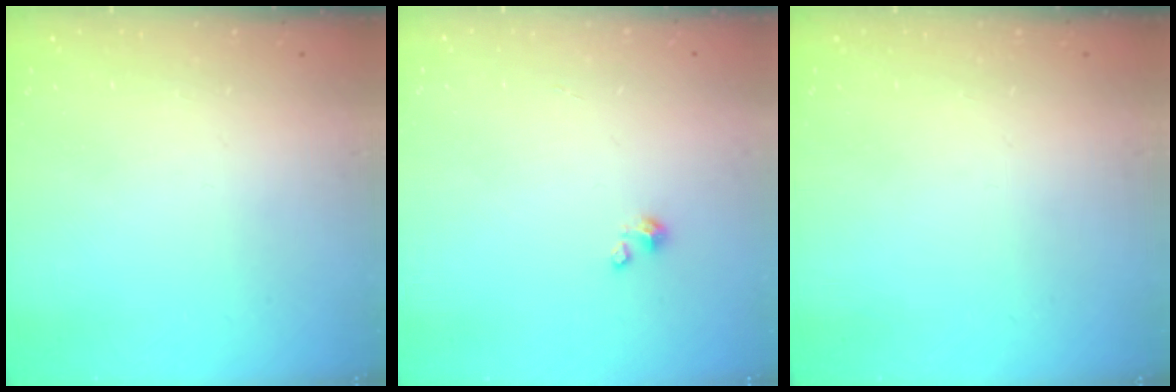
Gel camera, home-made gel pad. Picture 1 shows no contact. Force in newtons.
{"total": 1.4, "press": 1.3, "slide": 0.3}
{"total": 0.0}